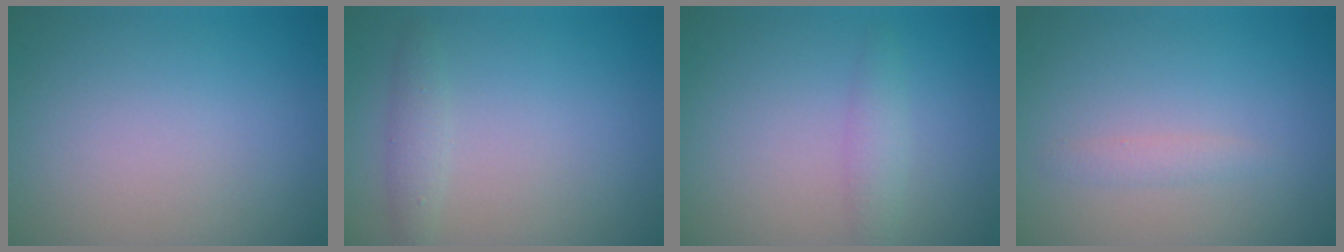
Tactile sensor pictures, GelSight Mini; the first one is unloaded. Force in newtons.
{"total": 1.4, "press": 1.4, "slide": 0.1}
{"total": 1.6, "press": 1.6, "slide": 0.1}
{"total": 1.0, "press": 1.0, "slide": 0.0}